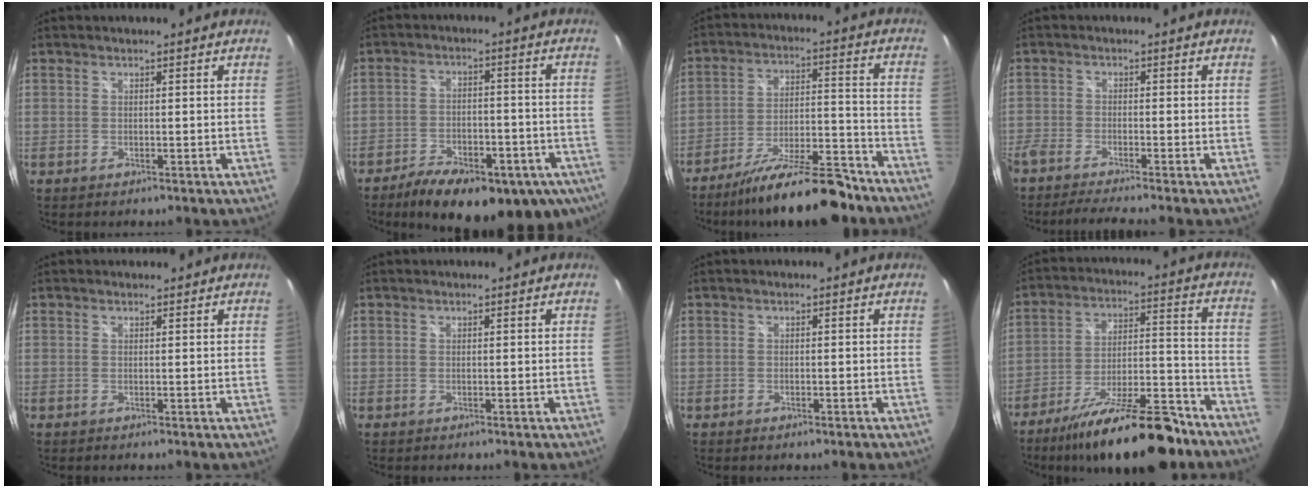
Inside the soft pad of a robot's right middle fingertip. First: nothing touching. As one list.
[{"total": 22.0, "force": [-13.8, 9.2, 14.4], "torque": [-0.248, -0.036, -0.184]}, {"total": 17.7, "force": [-14.8, 3.2, 9.1], "torque": [-0.159, -0.012, -0.224]}, {"total": 5.6, "force": [-5.0, -0.4, 2.4], "torque": [-0.072, -0.017, -0.092]}, {"total": 0.7, "force": [0.5, 0.4, -0.1], "torque": [0.002, 0.004, 0.006]}, {"total": 0.0}, {"total": 0.9, "force": [-0.6, 0.5, 0.4], "torque": [-0.007, -0.005, -0.012]}, {"total": 20.8, "force": [-16.1, 5.1, 12.2], "torque": [-0.206, -0.015, -0.241]}]